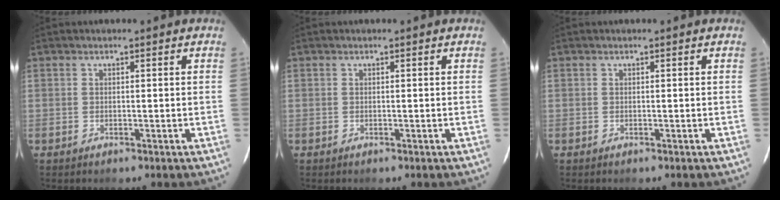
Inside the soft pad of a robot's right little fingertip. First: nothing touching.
{"total": 0.0}
{"total": 0.0}